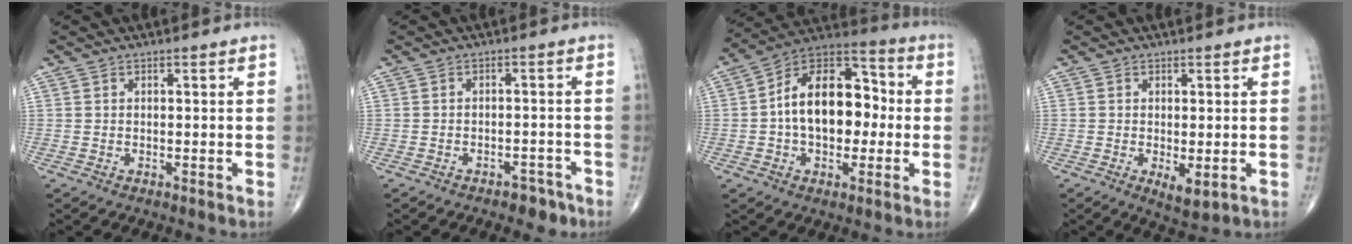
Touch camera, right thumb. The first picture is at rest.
{"total": 3.9, "force": [-2.9, 2.1, 1.5], "torque": [-0.007, 0.019, -0.037]}
{"total": 17.8, "force": [-0.2, 11.2, 13.8], "torque": [-0.187, 0.041, -0.013]}
{"total": 3.9, "force": [-0.9, 1.5, 3.4], "torque": [-0.053, -0.013, -0.009]}